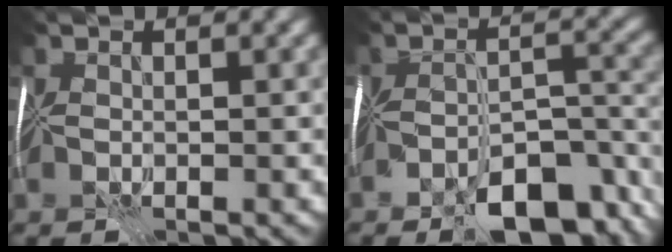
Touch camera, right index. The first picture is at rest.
{"total": 8.7, "force": [-5.9, 3.3, 5.5], "torque": [-0.073, -0.011, -0.096]}